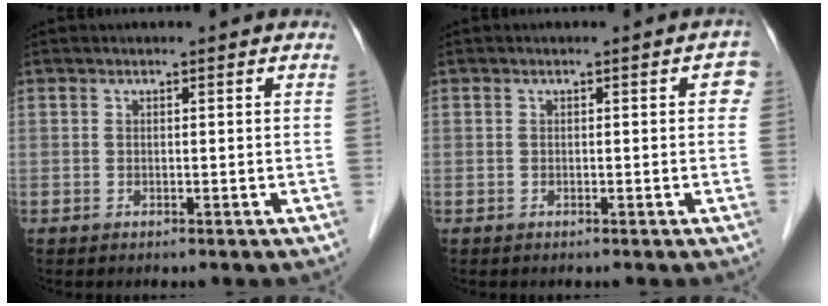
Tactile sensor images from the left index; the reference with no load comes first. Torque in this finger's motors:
{"motor_torque": [0.66, -0.13, 0.20, 0.03]}